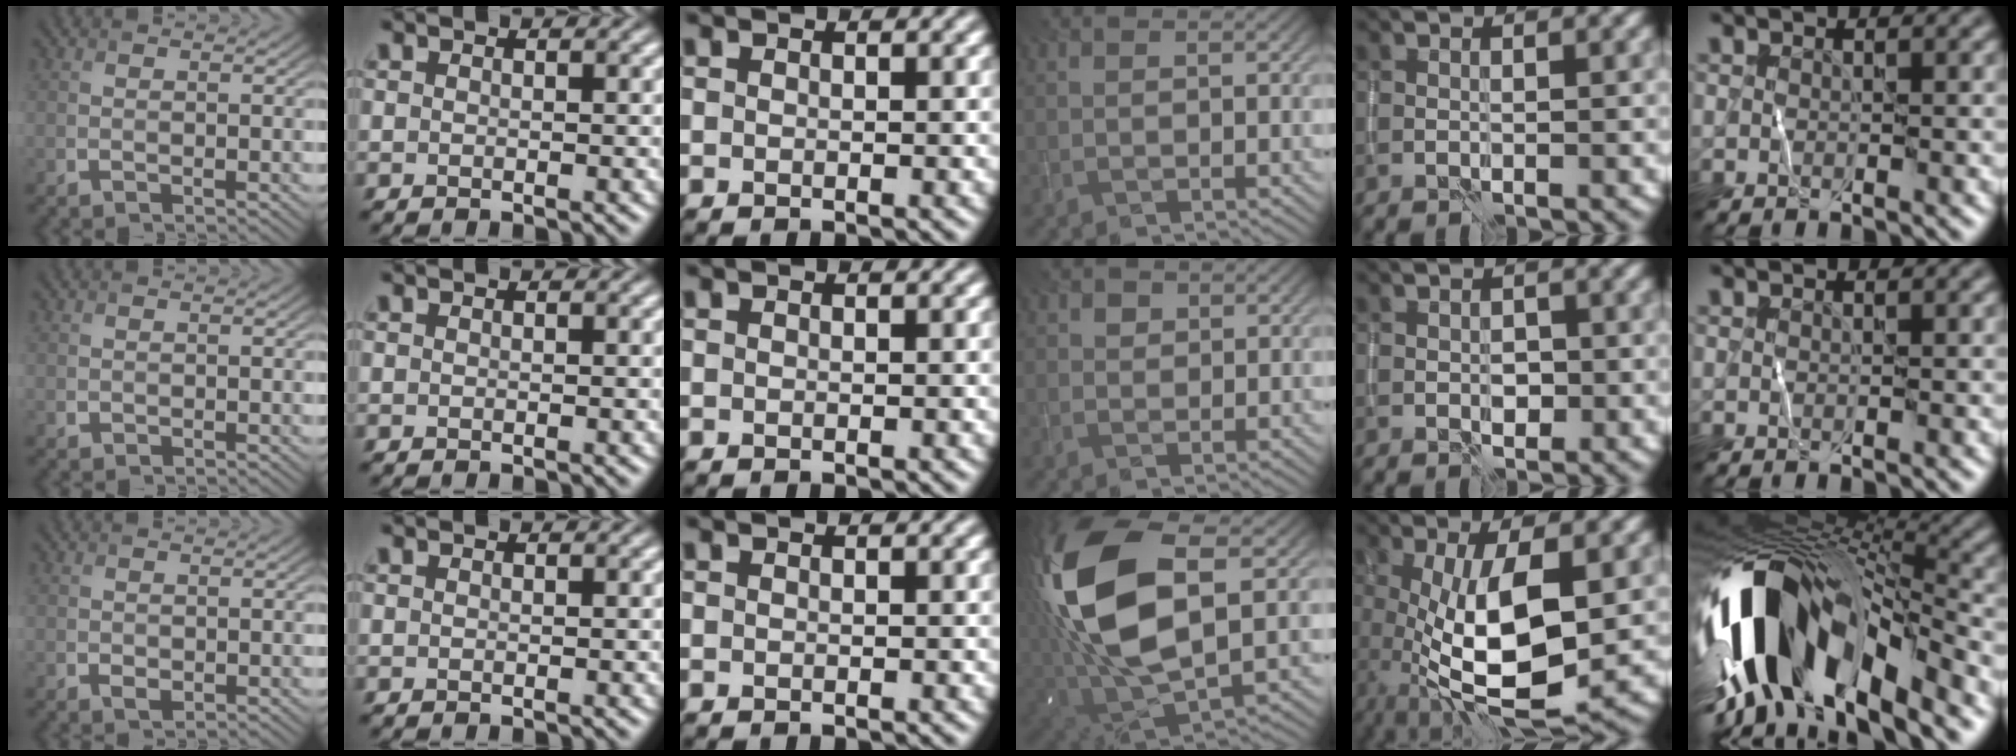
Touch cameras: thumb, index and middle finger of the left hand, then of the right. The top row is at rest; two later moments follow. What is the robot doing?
{"motion": "wipe", "object": "whiteboard"}